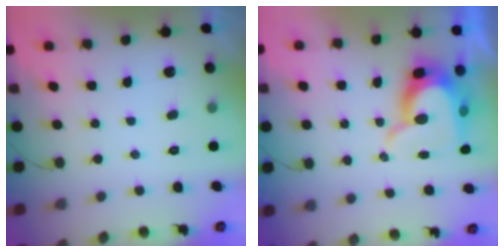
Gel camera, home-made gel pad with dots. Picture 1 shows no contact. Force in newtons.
{"total": 11.4, "press": 11.3, "slide": 1.1}